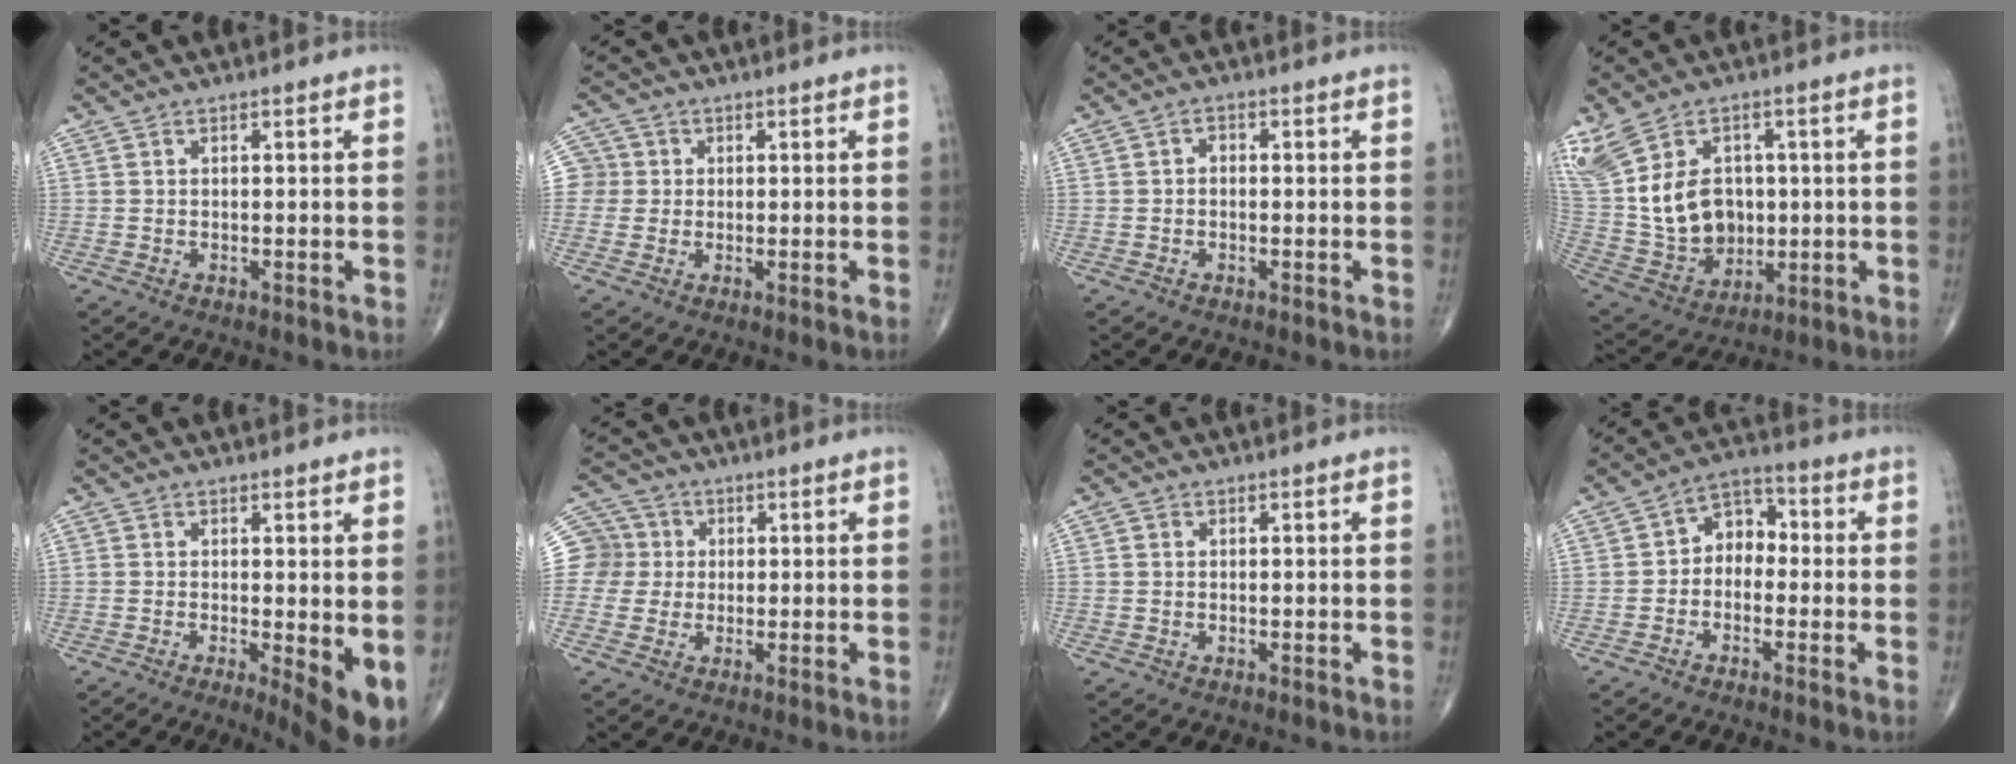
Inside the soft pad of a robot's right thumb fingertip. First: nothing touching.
{"total": 4.1, "force": [0.3, 4.0, 0.2], "torque": [0.019, 0.008, 0.000]}
{"total": 1.3, "force": [-0.1, 1.0, 0.9], "torque": [-0.006, 0.005, -0.005]}
{"total": 19.6, "force": [4.3, 14.4, 12.5], "torque": [-0.262, 0.010, 0.117]}
{"total": 6.8, "force": [-0.5, 1.9, 6.6], "torque": [-0.091, -0.017, -0.003]}
{"total": 8.2, "force": [0.9, 8.1, 1.1], "torque": [-0.007, 0.021, 0.012]}
{"total": 0.0}
{"total": 6.4, "force": [-0.8, 4.8, 4.1], "torque": [-0.035, 0.030, -0.032]}